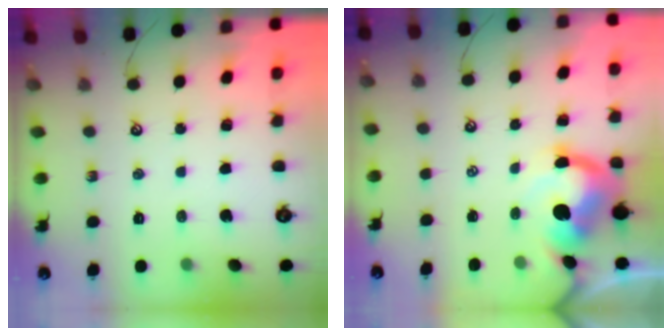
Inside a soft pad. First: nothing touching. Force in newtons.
{"total": 5.6, "press": 5.4, "slide": 1.3}